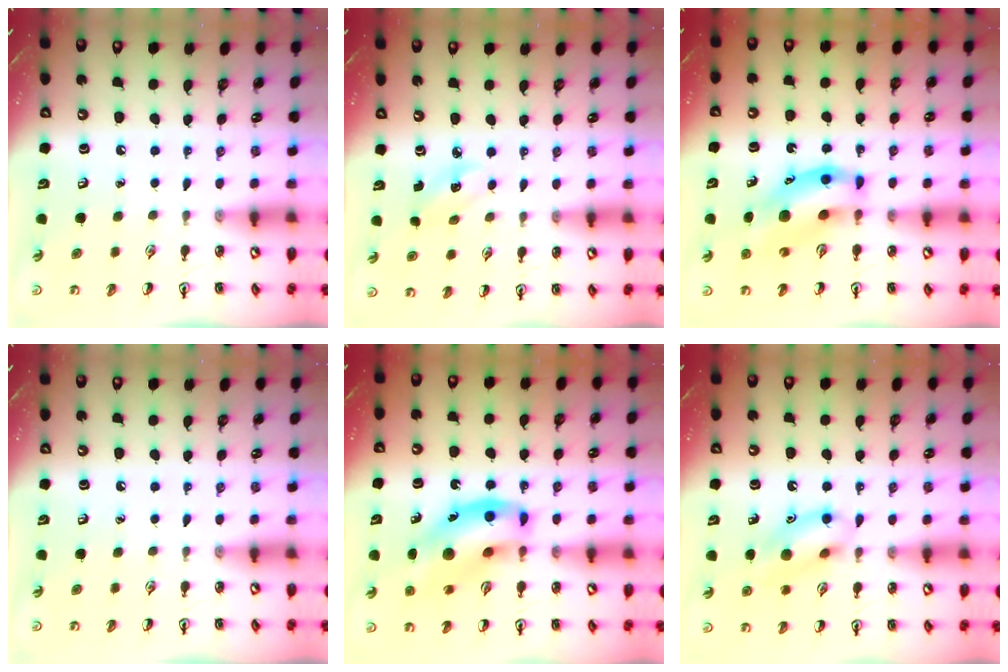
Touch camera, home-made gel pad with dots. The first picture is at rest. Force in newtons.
{"total": 2.4, "press": 2.2, "slide": 0.9}
{"total": 10.9, "press": 10.6, "slide": 2.9}
{"total": 0.0}
{"total": 16.7, "press": 16.2, "slide": 4.3}
{"total": 11.8, "press": 11.7, "slide": 1.7}